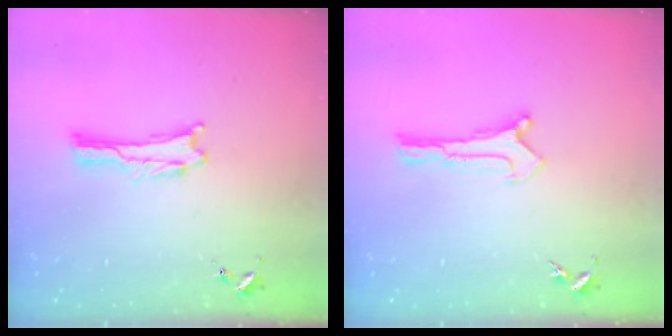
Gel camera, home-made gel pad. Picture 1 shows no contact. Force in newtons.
{"total": 0.0}